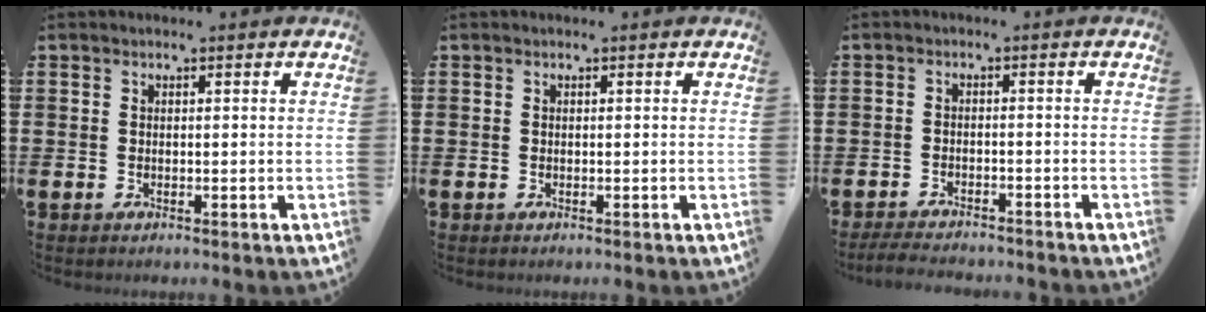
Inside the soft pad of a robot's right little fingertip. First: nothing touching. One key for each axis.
{"total": 0.0}
{"total": 2.4, "fx": -2.4, "fy": 0.1, "fz": 0.4, "tx": -0.008, "ty": 0.004, "tz": -0.050}